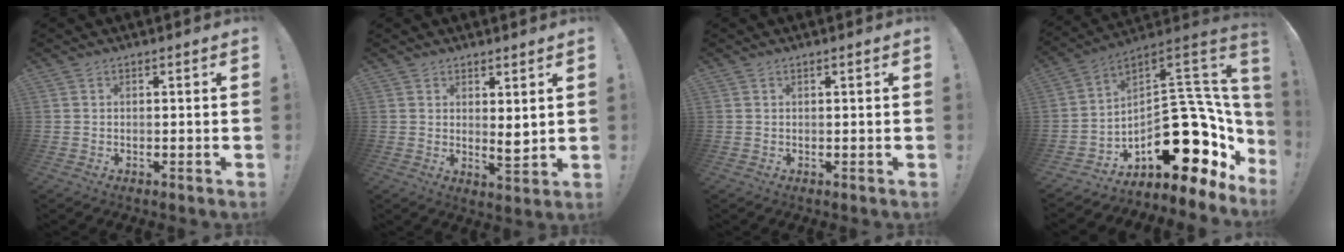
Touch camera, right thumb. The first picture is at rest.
{"total": 4.4, "force": [2.1, 1.7, 3.5], "torque": [-0.032, -0.025, 0.035]}
{"total": 0.5, "force": [0.3, 0.0, 0.4], "torque": [-0.004, -0.002, 0.003]}
{"total": 22.6, "force": [-5.4, 12.8, 17.8], "torque": [-0.221, -0.008, -0.064]}